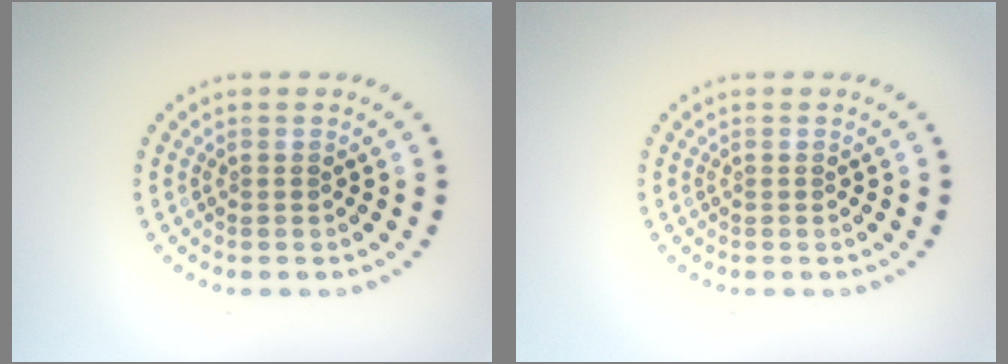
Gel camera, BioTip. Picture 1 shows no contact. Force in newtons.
{"total": 0.0}